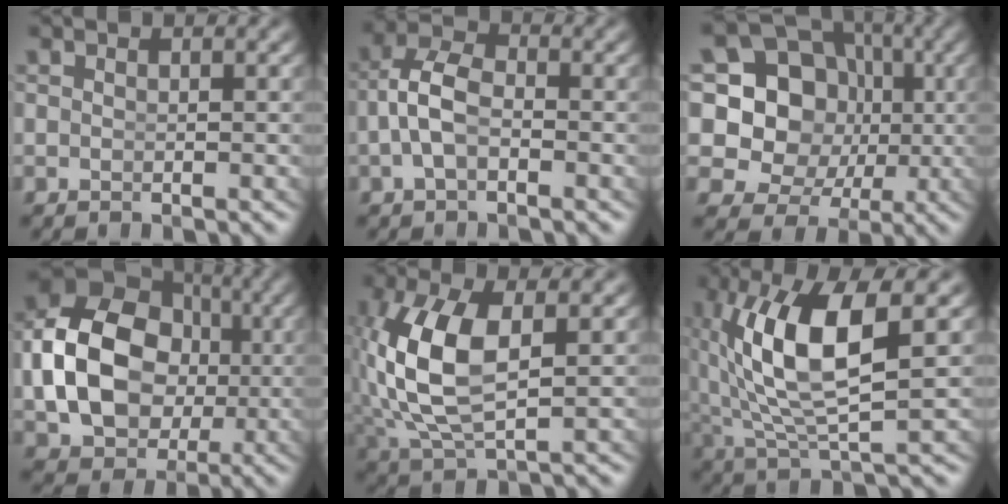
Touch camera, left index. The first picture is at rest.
{"total": 3.6, "force": [-0.6, 2.2, 2.7], "torque": [-0.059, -0.011, -0.007]}
{"total": 17.0, "force": [1.2, 15.1, 7.7], "torque": [-0.182, -0.042, 0.020]}
{"total": 12.3, "force": [0.3, 9.8, 7.5], "torque": [-0.160, -0.032, 0.023]}
{"total": 6.8, "force": [0.5, 3.2, 5.9], "torque": [-0.152, -0.020, 0.031]}
{"total": 8.3, "force": [0.9, 2.8, 7.7], "torque": [-0.157, -0.006, 0.031]}